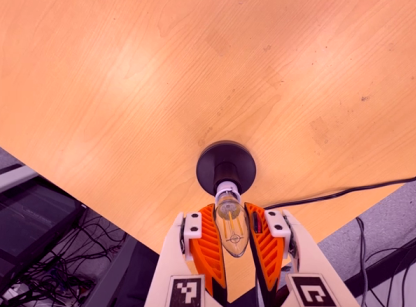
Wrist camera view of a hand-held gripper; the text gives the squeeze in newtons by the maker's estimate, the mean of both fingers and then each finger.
{"total": 22.4, "left": 25.7, "right": 19.0}